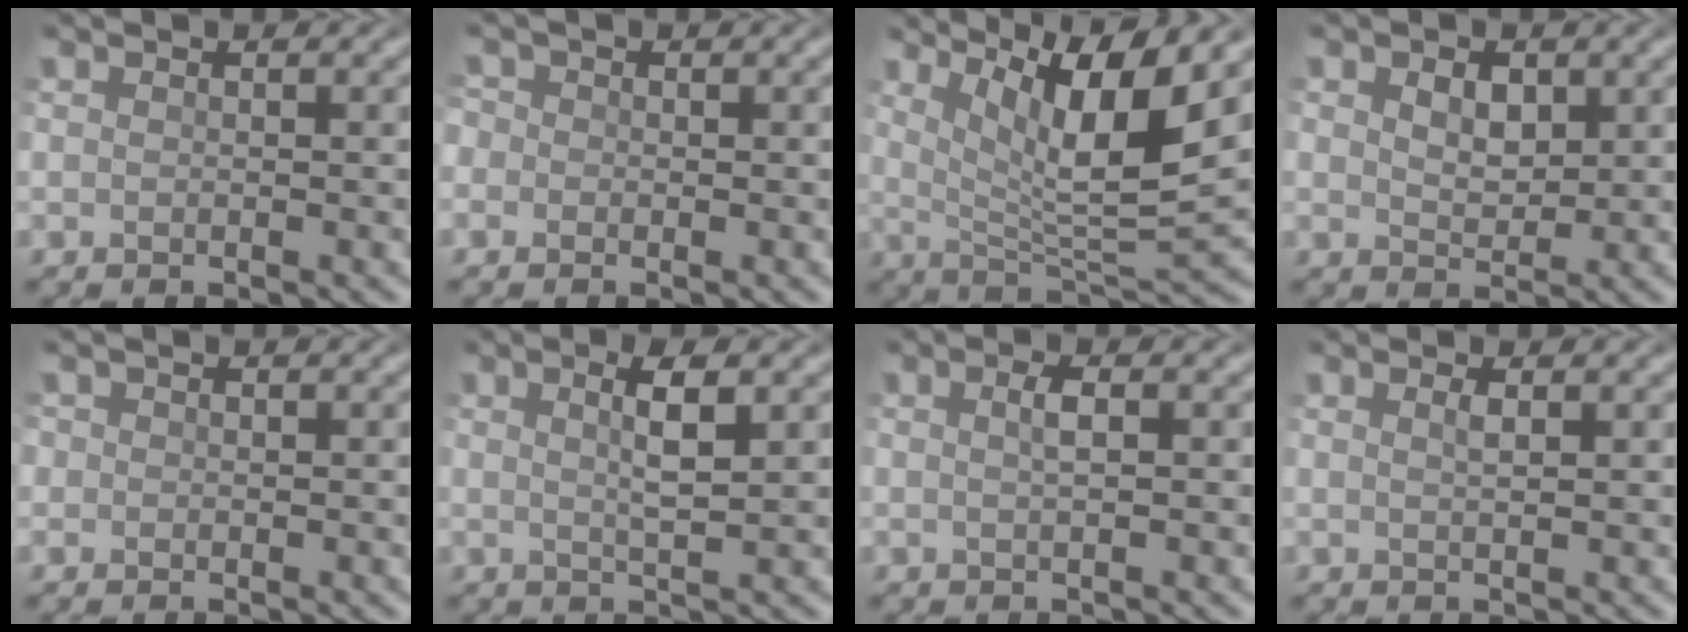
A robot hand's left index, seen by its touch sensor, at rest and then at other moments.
{"total": 1.4, "force": [-0.3, 1.3, 0.2], "torque": [-0.007, 0.006, -0.015]}
{"total": 9.0, "force": [4.3, 1.8, 7.7], "torque": [-0.129, -0.009, 0.081]}
{"total": 2.1, "force": [0.5, 1.5, 1.4], "torque": [-0.030, -0.005, 0.012]}
{"total": 0.6, "force": [-0.2, 0.6, -0.1], "torque": [0.003, -0.001, -0.002]}
{"total": 2.9, "force": [0.6, 0.7, 2.7], "torque": [-0.043, 0.002, 0.009]}
{"total": 1.2, "force": [-0.1, 0.3, 1.1], "torque": [-0.023, 0.001, -0.002]}
{"total": 0.7, "force": [0.2, 0.2, 0.7], "torque": [-0.010, 0.001, 0.001]}